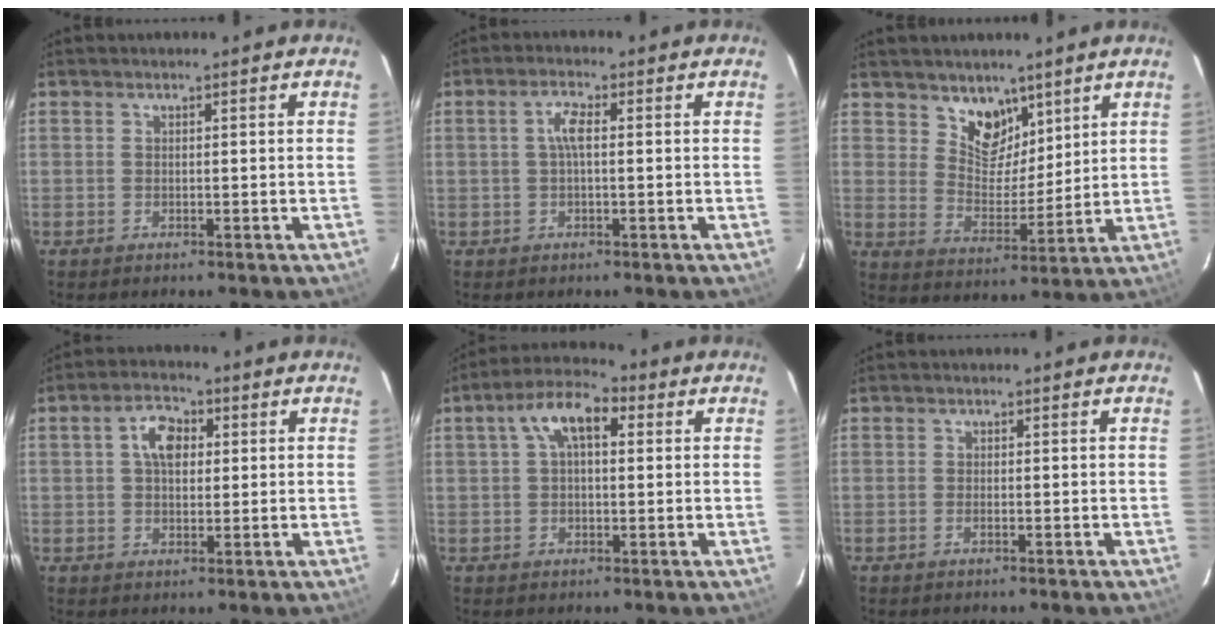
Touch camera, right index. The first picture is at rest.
{"total": 3.0, "force": [0.2, 0.9, 2.9], "torque": [-0.060, 0.008, 0.003]}
{"total": 7.9, "force": [5.6, 4.9, 2.7], "torque": [-0.033, -0.014, 0.103]}
{"total": 5.6, "force": [1.4, 3.6, 4.1], "torque": [-0.073, 0.019, 0.025]}
{"total": 8.3, "force": [2.5, 4.1, 6.7], "torque": [-0.125, 0.031, 0.039]}
{"total": 0.7, "force": [-0.3, 0.1, 0.7], "torque": [-0.014, 0.000, -0.006]}